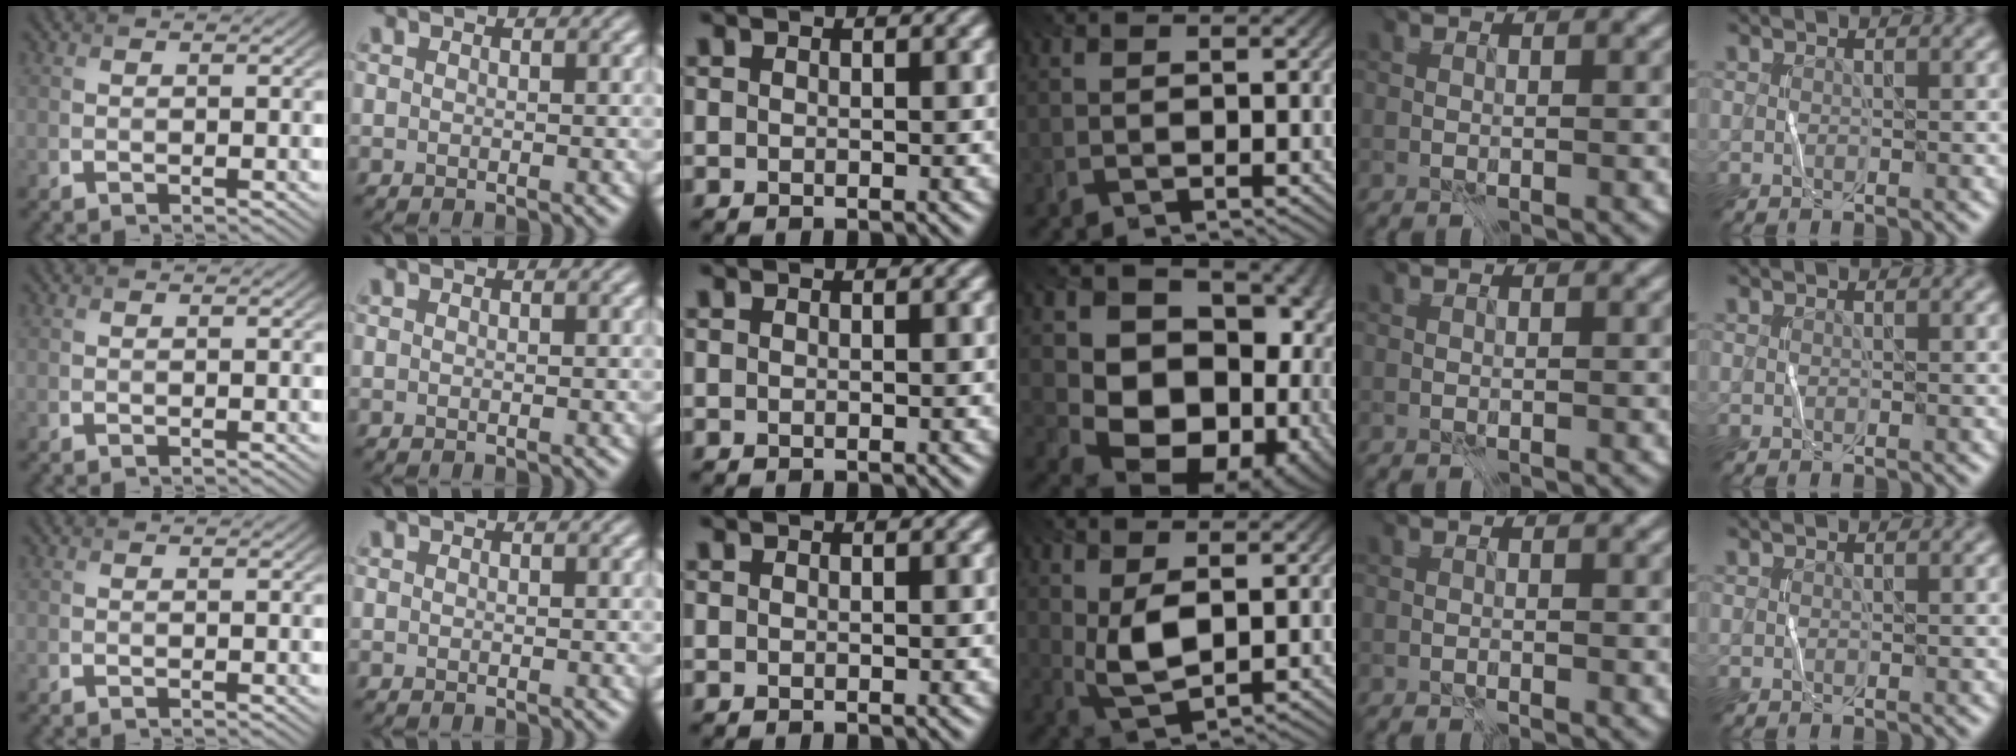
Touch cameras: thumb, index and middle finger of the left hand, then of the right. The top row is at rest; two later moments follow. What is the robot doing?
{"motion": "wrap", "object": "cellophane"}